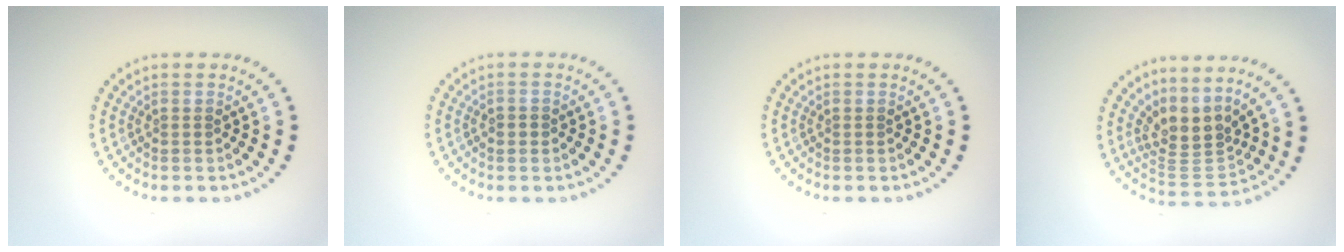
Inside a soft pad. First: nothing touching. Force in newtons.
{"total": 1.2, "press": 1.2, "slide": 0.1}
{"total": 0.0}
{"total": 3.6, "press": 2.6, "slide": 2.5}